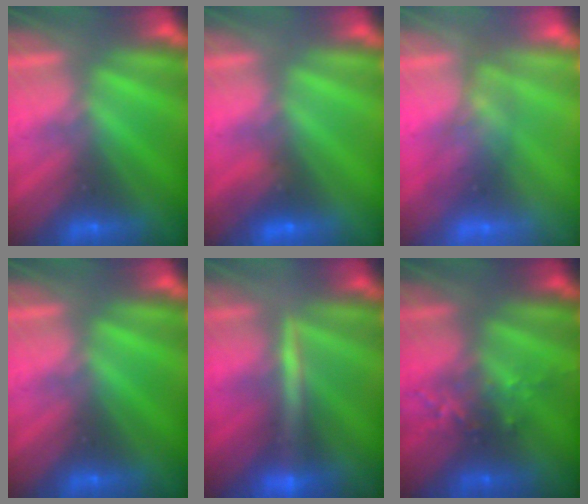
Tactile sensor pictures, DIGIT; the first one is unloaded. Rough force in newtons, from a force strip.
{"total": 1.2}
{"total": 2.6}
{"total": 0.0}
{"total": 2.4}
{"total": 2.6}